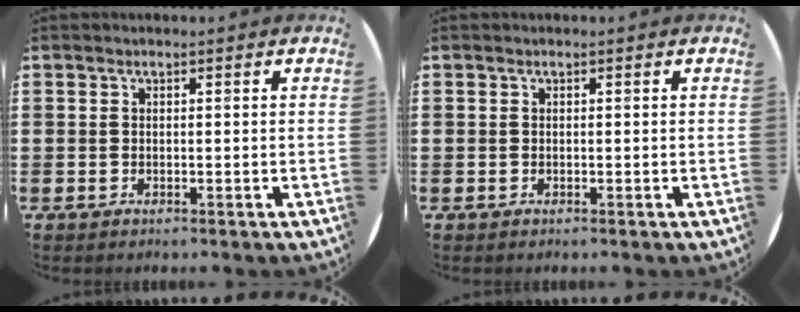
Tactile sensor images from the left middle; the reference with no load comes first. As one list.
[{"total": 0.0}]